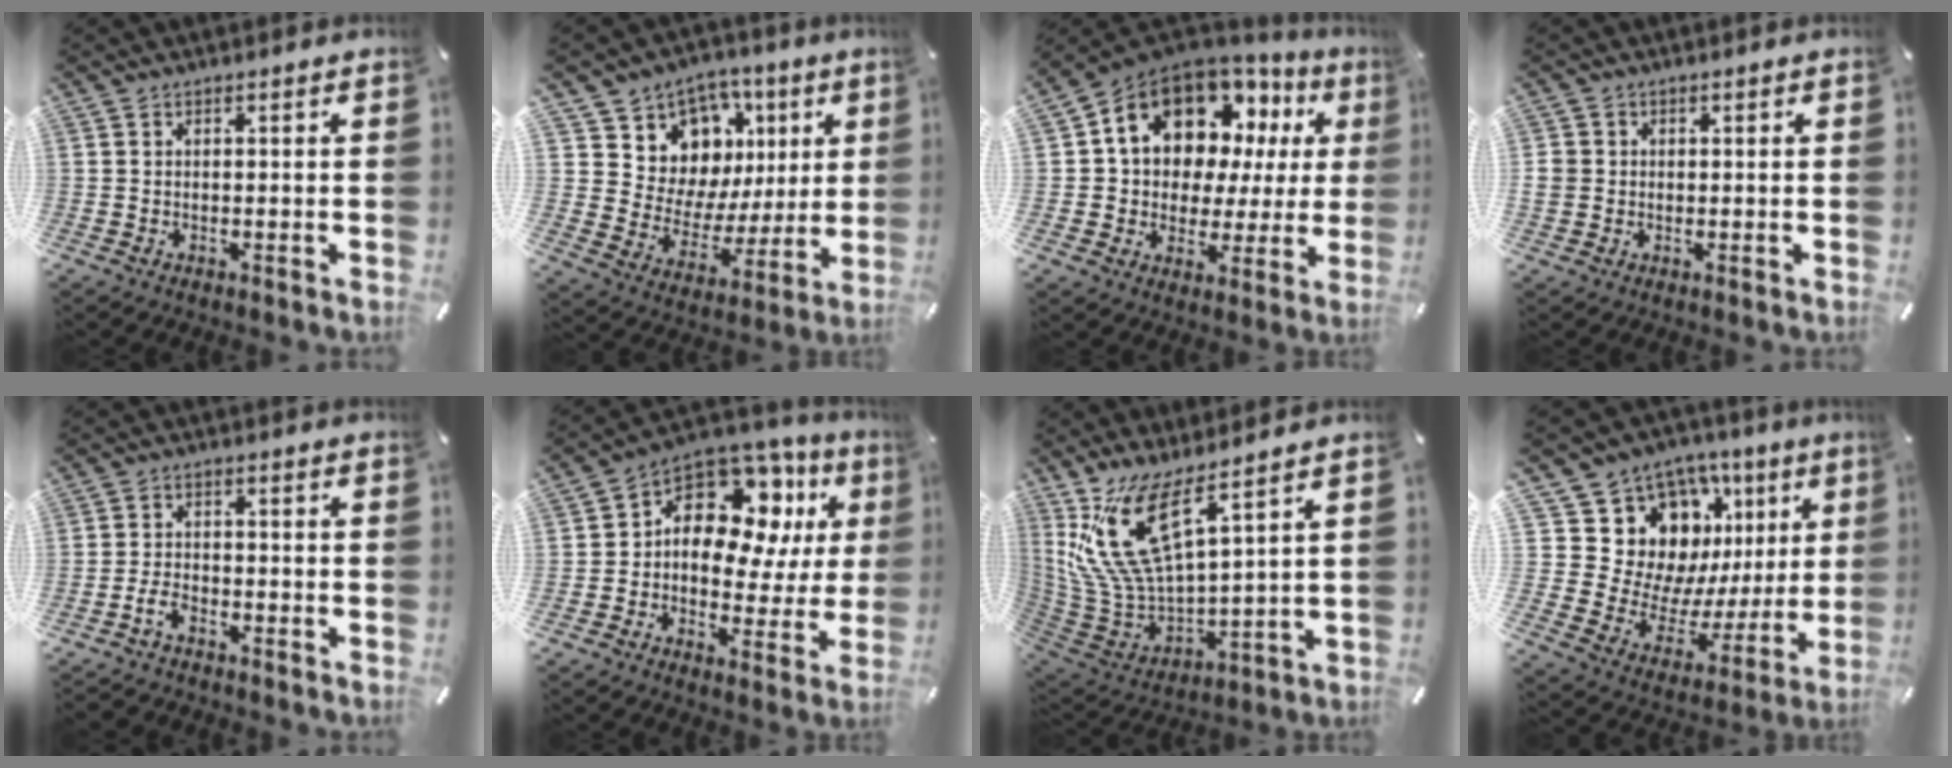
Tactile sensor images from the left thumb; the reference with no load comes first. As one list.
[{"total": 11.2, "force": [5.0, 9.9, 1.2], "torque": [-0.012, -0.066, 0.104]}, {"total": 15.9, "force": [8.3, 11.2, 7.6], "torque": [-0.140, -0.052, 0.154]}, {"total": 2.7, "force": [0.0, 2.6, 0.5], "torque": [-0.009, 0.004, 0.001]}, {"total": 4.1, "force": [-2.8, 2.1, 2.1], "torque": [-0.056, 0.007, -0.056]}, {"total": 15.0, "force": [5.5, 10.1, 9.5], "torque": [-0.146, -0.048, 0.094]}, {"total": 16.7, "force": [10.0, 6.5, 11.7], "torque": [-0.280, -0.059, 0.180]}, {"total": 15.4, "force": [9.1, 11.6, 4.6], "torque": [-0.064, -0.097, 0.183]}]